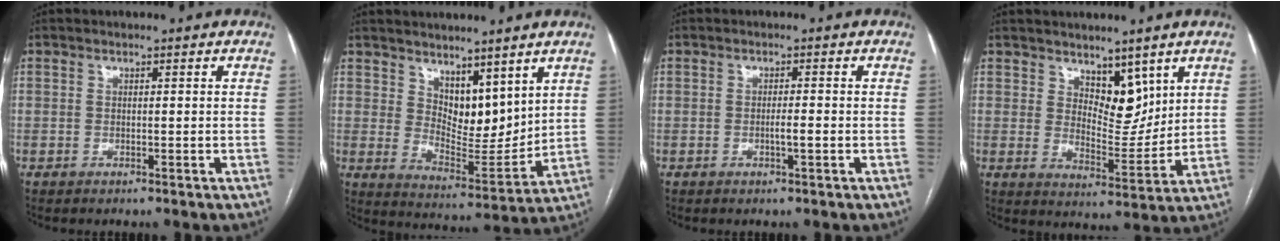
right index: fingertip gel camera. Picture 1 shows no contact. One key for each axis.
{"total": 9.3, "fx": 6.1, "fy": 4.5, "fz": 5.5, "tx": -0.091, "ty": -0.013, "tz": 0.122}
{"total": 1.7, "fx": -0.5, "fy": 0.0, "fz": 1.7, "tx": -0.029, "ty": 0.000, "tz": -0.010}
{"total": 6.9, "fx": 4.4, "fy": 3.6, "fz": 4.0, "tx": -0.059, "ty": -0.009, "tz": 0.083}